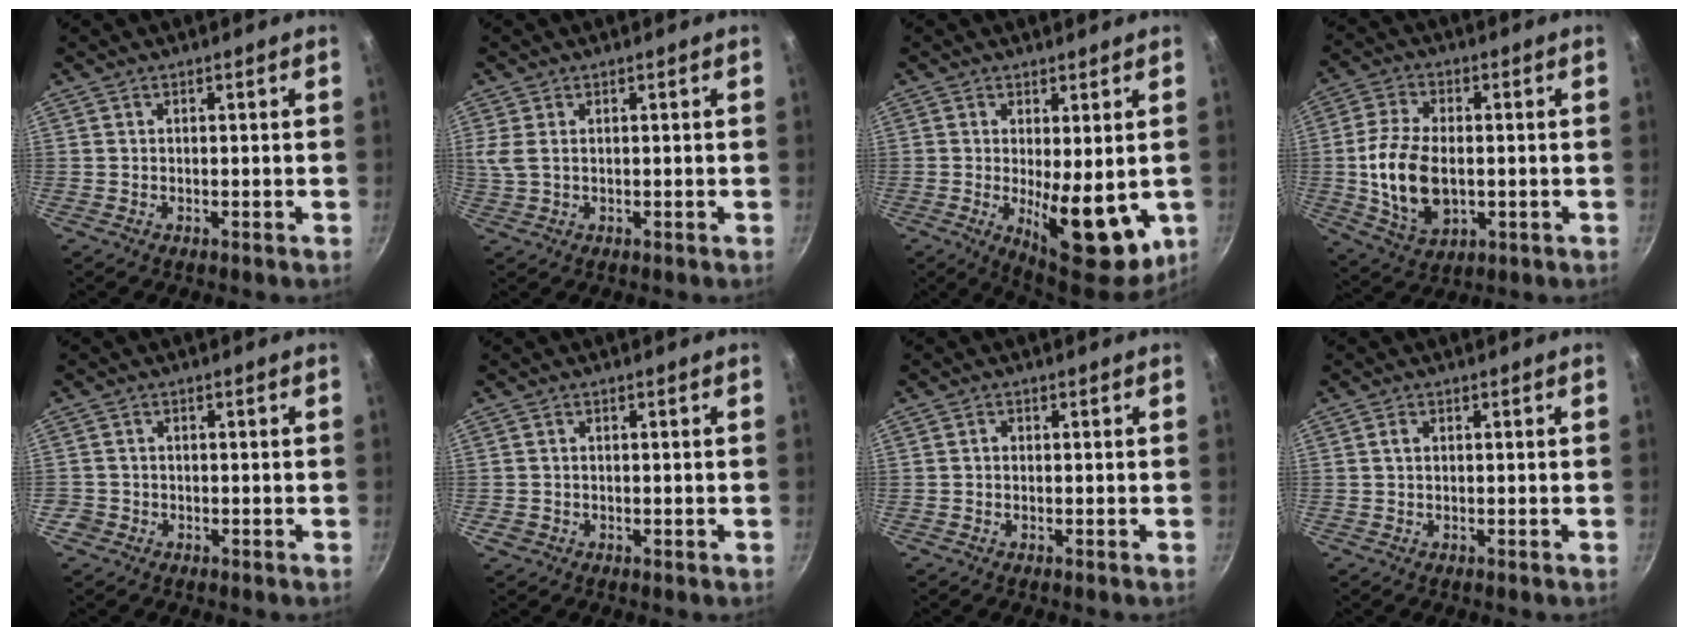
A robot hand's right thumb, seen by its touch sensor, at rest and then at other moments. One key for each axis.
{"total": 3.2, "fx": 0.8, "fy": 1.9, "fz": 2.5, "tx": -0.054, "ty": 0.001, "tz": 0.021}
{"total": 13.9, "fx": -1.6, "fy": 5.8, "fz": 12.5, "tx": -0.149, "ty": -0.019, "tz": -0.006}
{"total": 13.6, "fx": -0.9, "fy": 8.4, "fz": 10.7, "tx": -0.200, "ty": 0.005, "tz": -0.009}
{"total": 2.0, "fx": -0.9, "fy": 1.8, "fz": 0.4, "tx": -0.002, "ty": 0.010, "tz": -0.013}
{"total": 1.8, "fx": -0.5, "fy": 1.5, "fz": 0.7, "tx": -0.012, "ty": 0.002, "tz": -0.008}
{"total": 0.8, "fx": -0.1, "fy": 0.7, "fz": 0.4, "tx": -0.006, "ty": 0.005, "tz": -0.003}
{"total": 1.1, "fx": 0.2, "fy": 0.8, "fz": 0.7, "tx": -0.011, "ty": 0.005, "tz": 0.004}